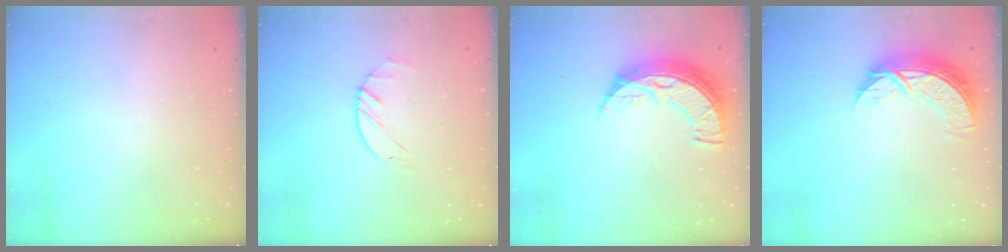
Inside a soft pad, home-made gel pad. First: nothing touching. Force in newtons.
{"total": 1.4, "press": 1.3, "slide": 0.2}
{"total": 11.9, "press": 11.8, "slide": 1.0}
{"total": 9.2, "press": 9.2, "slide": 0.6}